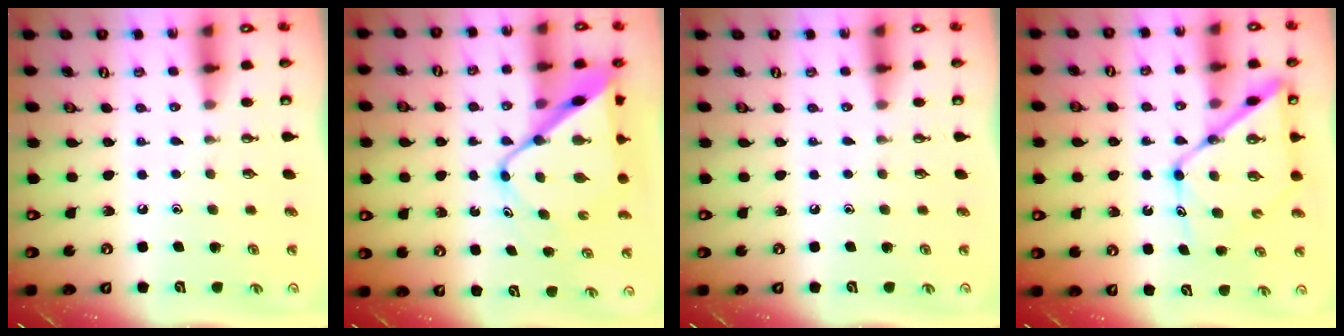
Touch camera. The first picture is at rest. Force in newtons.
{"total": 12.4, "press": 12.4, "slide": 0.9}
{"total": 0.0}
{"total": 14.2, "press": 14.1, "slide": 1.4}